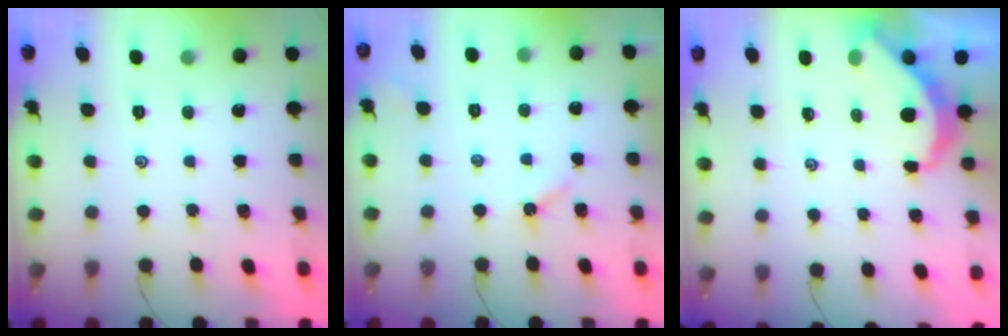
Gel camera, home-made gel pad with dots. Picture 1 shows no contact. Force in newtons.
{"total": 3.7, "press": 3.6, "slide": 0.6}
{"total": 4.9, "press": 4.9, "slide": 0.3}